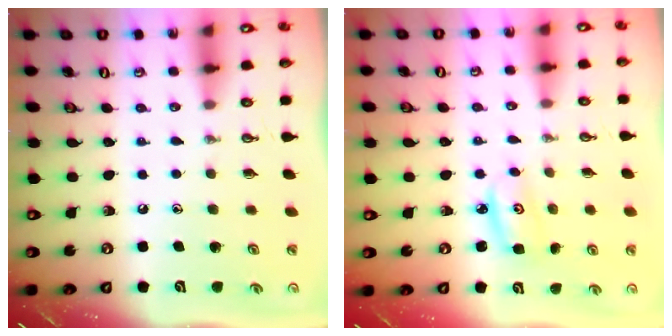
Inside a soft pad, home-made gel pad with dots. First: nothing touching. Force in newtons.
{"total": 3.5, "press": 3.5, "slide": 0.4}